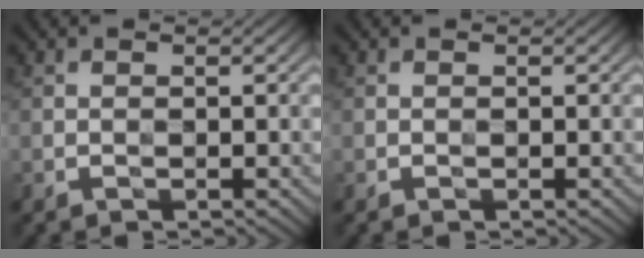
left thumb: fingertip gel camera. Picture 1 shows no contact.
{"total": 0.0}